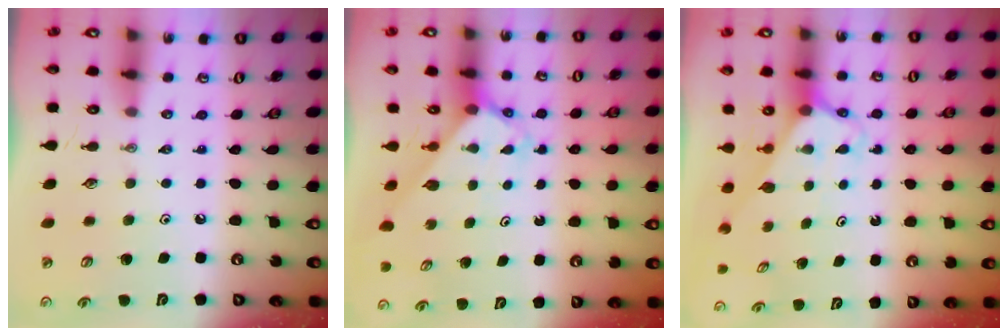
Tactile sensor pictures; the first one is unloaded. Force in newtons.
{"total": 2.6, "press": 2.6, "slide": 0.2}
{"total": 2.5, "press": 2.5, "slide": 0.2}